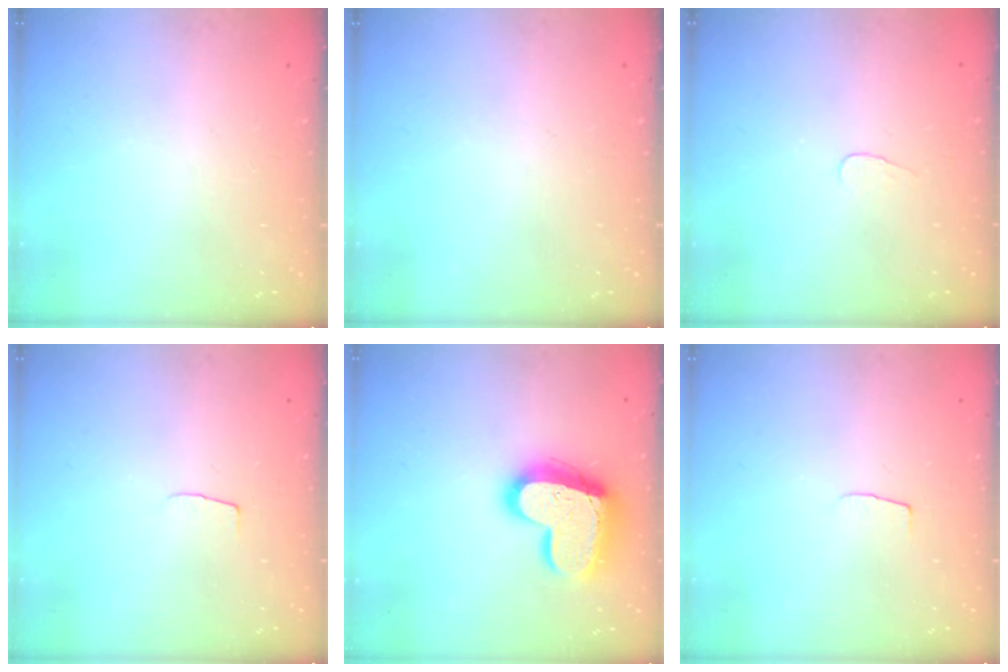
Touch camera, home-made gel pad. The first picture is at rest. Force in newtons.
{"total": 0.0}
{"total": 2.8, "press": 2.7, "slide": 0.3}
{"total": 3.7, "press": 3.7, "slide": 0.3}
{"total": 19.3, "press": 19.2, "slide": 2.0}
{"total": 3.7, "press": 3.7, "slide": 0.3}